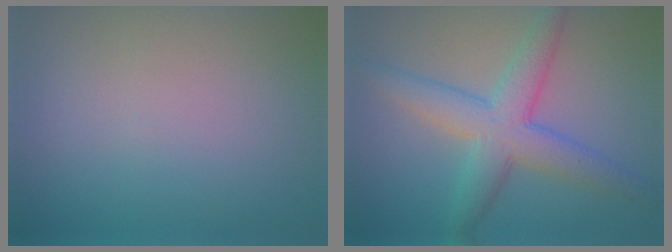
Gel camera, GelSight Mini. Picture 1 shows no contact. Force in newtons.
{"total": 5.8, "press": 5.8, "slide": 0.0}